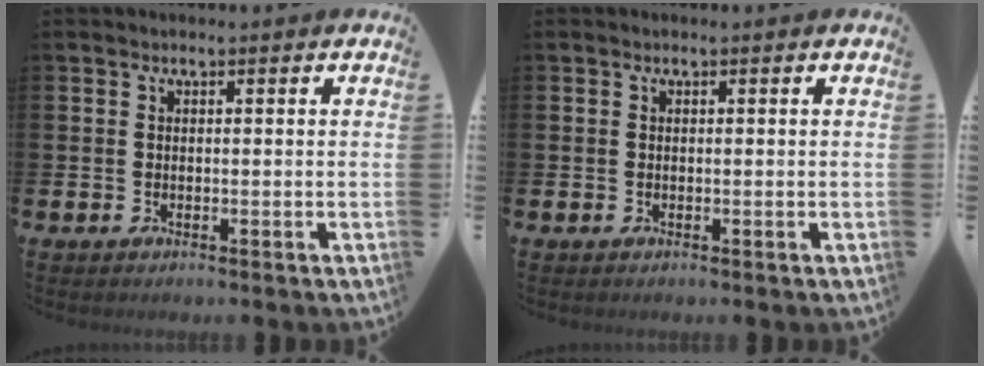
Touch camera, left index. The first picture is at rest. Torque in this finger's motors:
{"motor_torque": [-0.06, 0.00, -0.02, 0.01]}